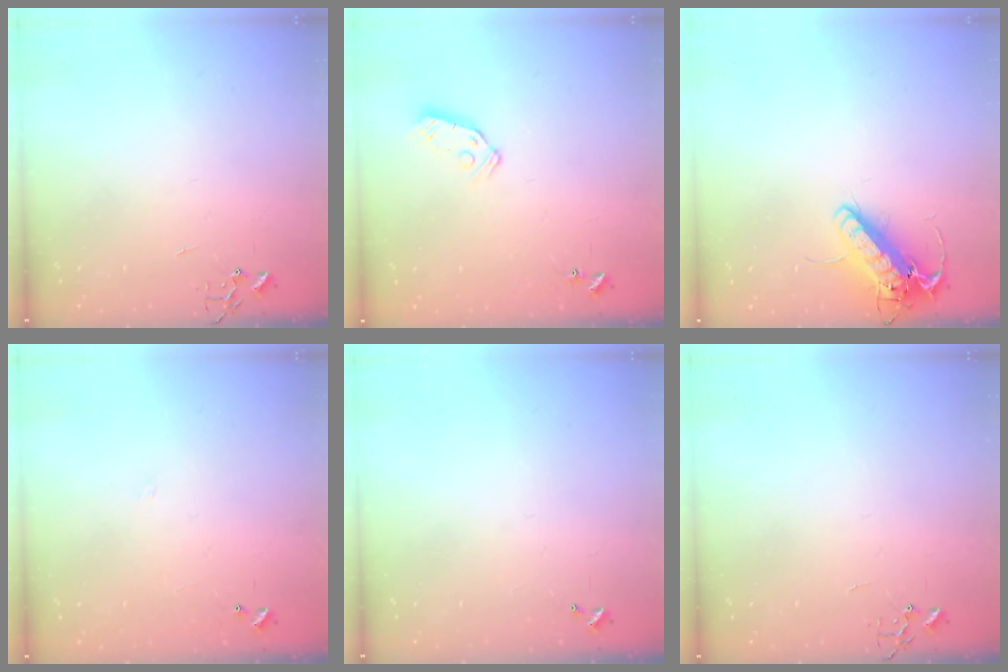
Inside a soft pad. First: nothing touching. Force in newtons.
{"total": 6.5, "press": 6.5, "slide": 0.4}
{"total": 14.8, "press": 14.5, "slide": 2.9}
{"total": 3.8, "press": 3.8, "slide": 0.5}
{"total": 0.0}
{"total": 0.0}